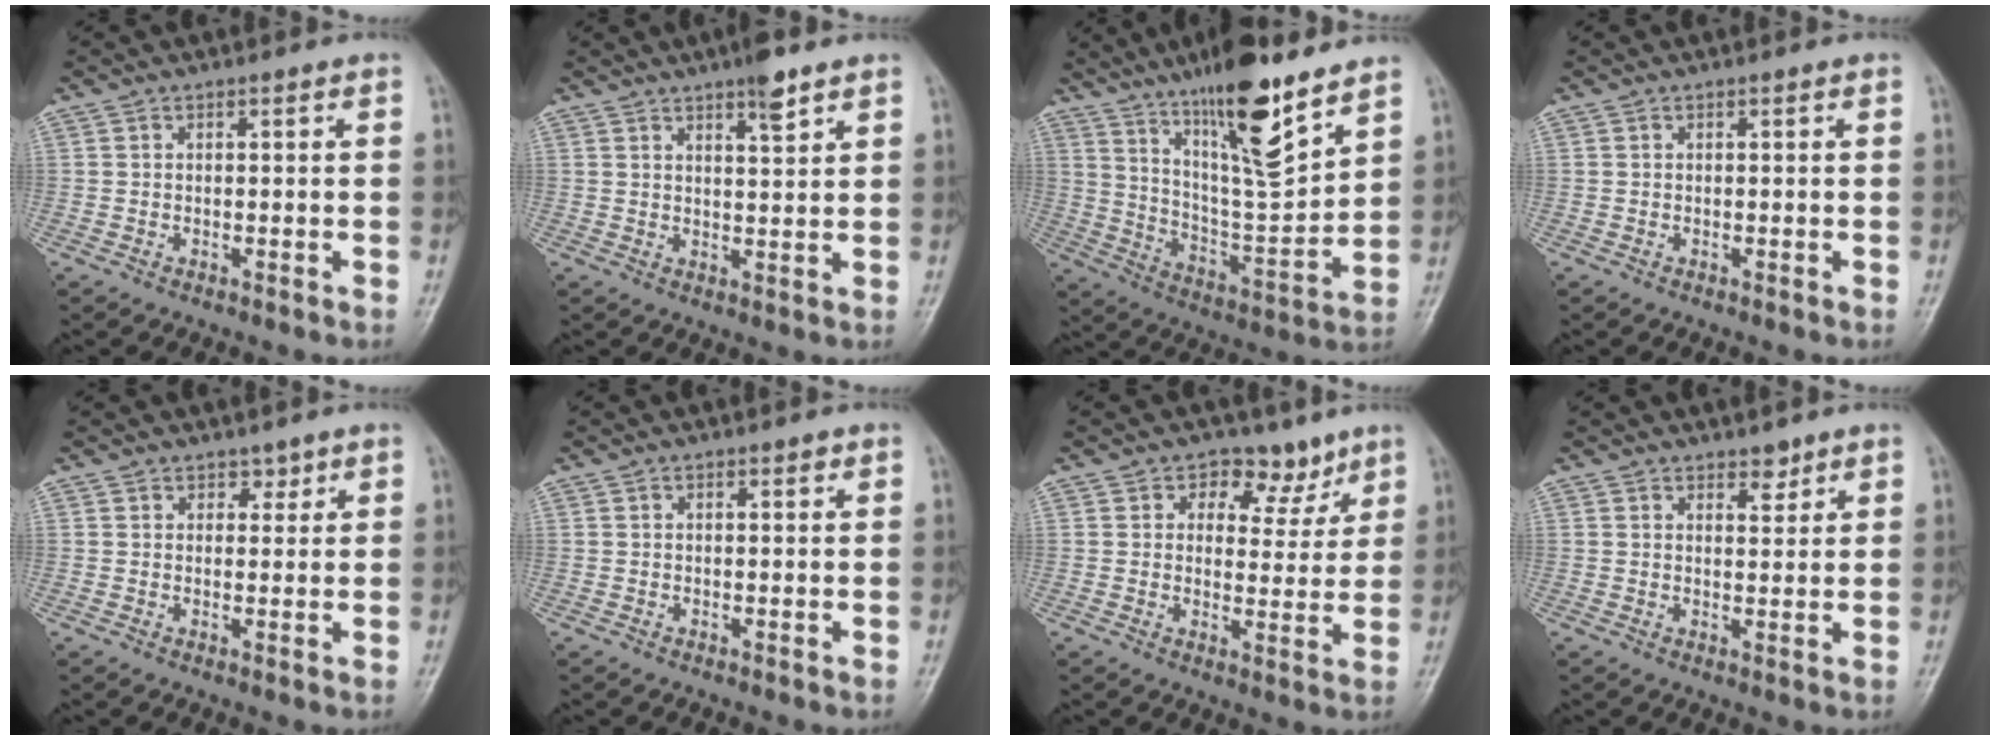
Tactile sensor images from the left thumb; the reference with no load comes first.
{"total": 4.7, "force": [3.2, 0.8, 3.4], "torque": [-0.047, -0.018, 0.050]}
{"total": 18.8, "force": [12.6, 3.7, 13.5], "torque": [-0.203, -0.076, 0.223]}
{"total": 0.0}
{"total": 2.0, "force": [1.4, 1.3, 0.5], "torque": [0.014, -0.007, 0.016]}
{"total": 1.2, "force": [0.6, 0.6, 0.9], "torque": [-0.010, 0.001, 0.006]}
{"total": 7.6, "force": [4.6, 5.3, 2.8], "torque": [0.006, -0.017, 0.063]}
{"total": 2.8, "force": [2.1, 1.4, 1.2], "torque": [-0.002, -0.014, 0.032]}